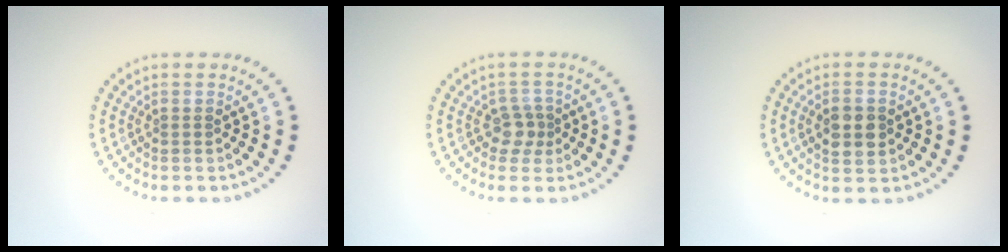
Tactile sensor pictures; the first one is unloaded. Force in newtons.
{"total": 1.9, "press": 1.5, "slide": 1.1}
{"total": 2.9, "press": 2.9, "slide": 0.0}